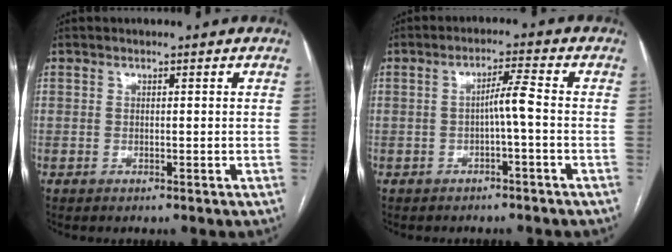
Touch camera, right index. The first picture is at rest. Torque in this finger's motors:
{"motor_torque": [0.56, 0.06, 0.26, 0.06]}